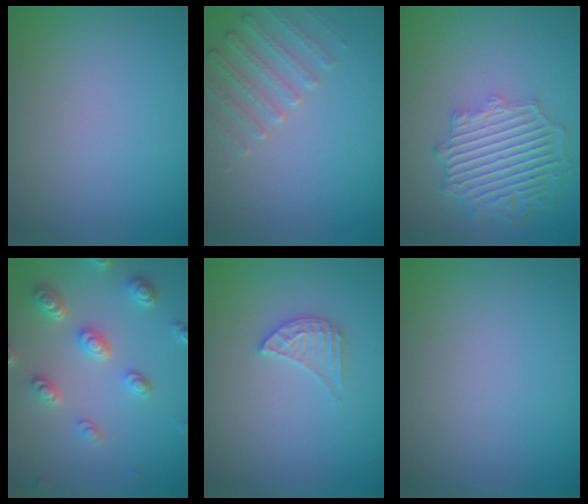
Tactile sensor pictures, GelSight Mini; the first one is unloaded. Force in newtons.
{"total": 2.6, "press": 2.6, "slide": 0.6}
{"total": 6.4, "press": 4.9, "slide": 4.1}
{"total": 4.5, "press": 3.6, "slide": 2.7}
{"total": 2.1, "press": 2.0, "slide": 0.4}
{"total": 0.0}